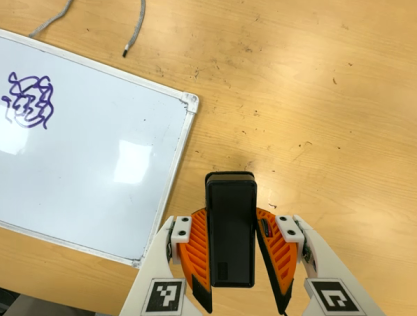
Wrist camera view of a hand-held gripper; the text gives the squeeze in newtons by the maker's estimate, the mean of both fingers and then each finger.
{"total": 5.3, "left": 4.2, "right": 6.4}